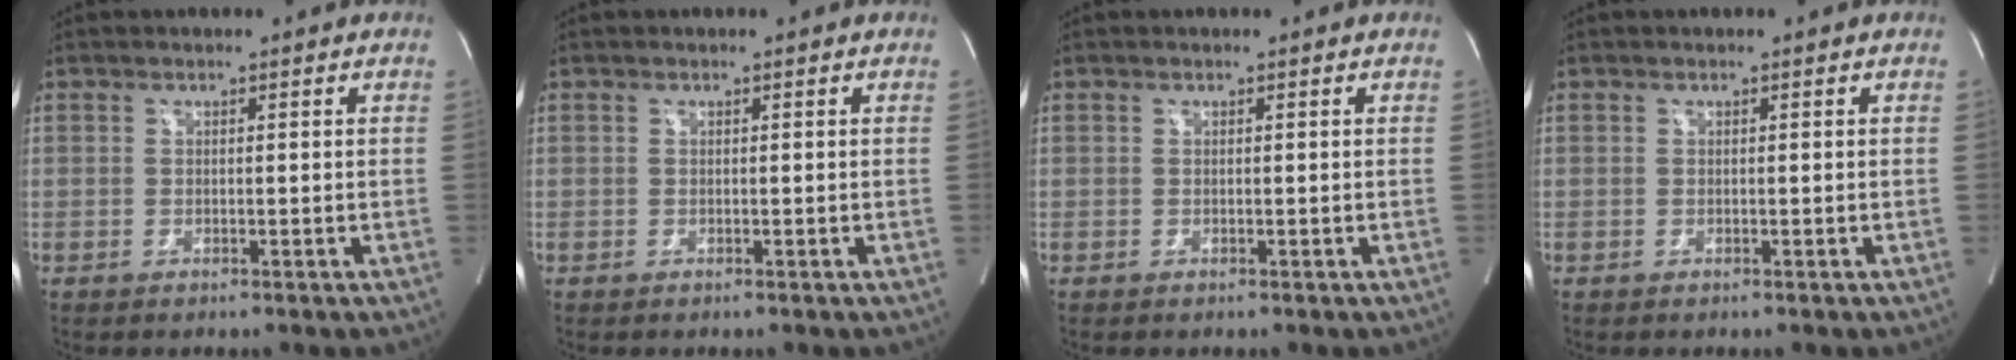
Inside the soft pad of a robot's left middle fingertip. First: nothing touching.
{"total": 0.0}
{"total": 0.0}
{"total": 0.0}